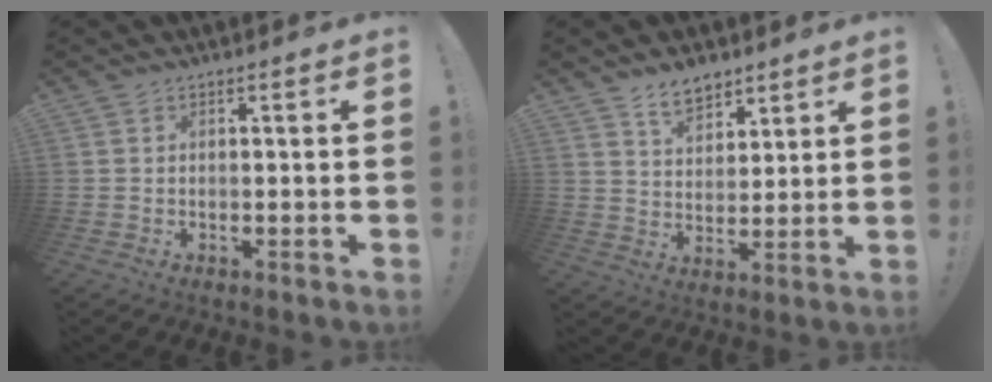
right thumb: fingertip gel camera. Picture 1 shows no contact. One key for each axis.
{"total": 7.9, "fx": 5.9, "fy": 4.3, "fz": 2.9, "tx": -0.050, "ty": -0.032, "tz": 0.111}